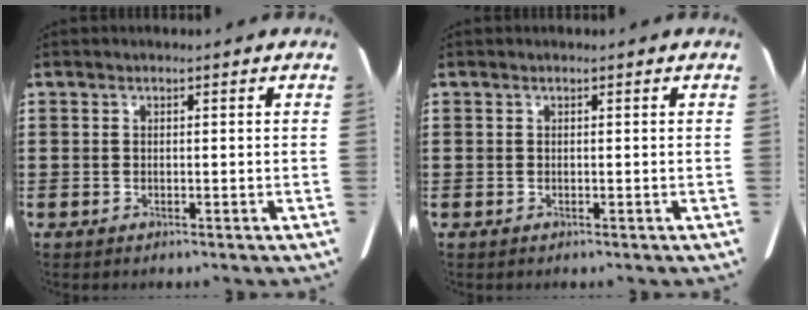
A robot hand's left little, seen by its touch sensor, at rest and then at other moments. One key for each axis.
{"total": 0.0}